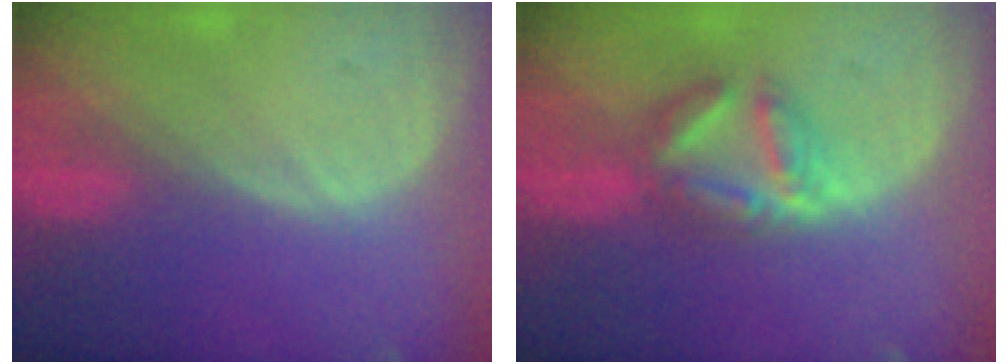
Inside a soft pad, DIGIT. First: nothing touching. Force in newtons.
{"total": 5.8, "press": 5.7, "slide": 0.5}